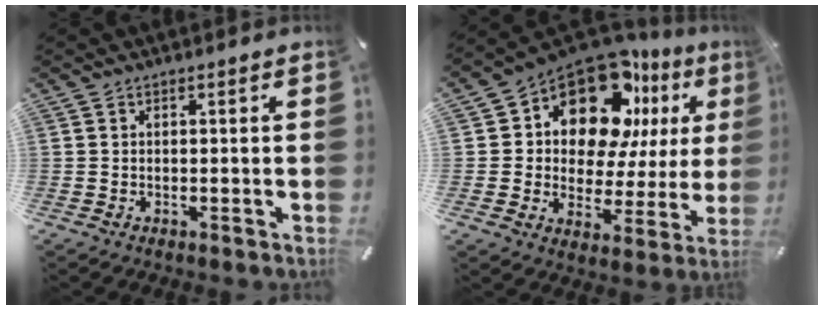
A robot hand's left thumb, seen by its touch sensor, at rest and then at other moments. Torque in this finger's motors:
{"motor_torque": [1.68, 1.48, 1.93, -0.84, 0.29]}